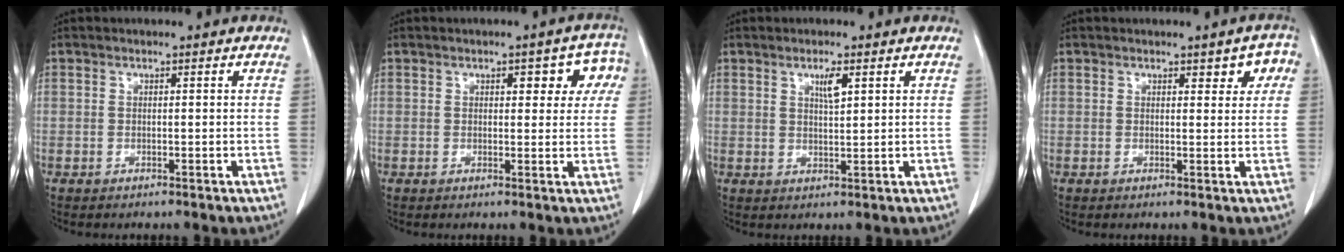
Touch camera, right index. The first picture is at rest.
{"total": 5.9, "force": [2.1, 3.0, 4.6], "torque": [-0.037, 0.022, 0.021]}
{"total": 2.7, "force": [1.4, 0.4, 2.3], "torque": [-0.042, -0.002, 0.026]}
{"total": 3.7, "force": [1.7, 1.8, 2.8], "torque": [-0.020, 0.009, 0.017]}